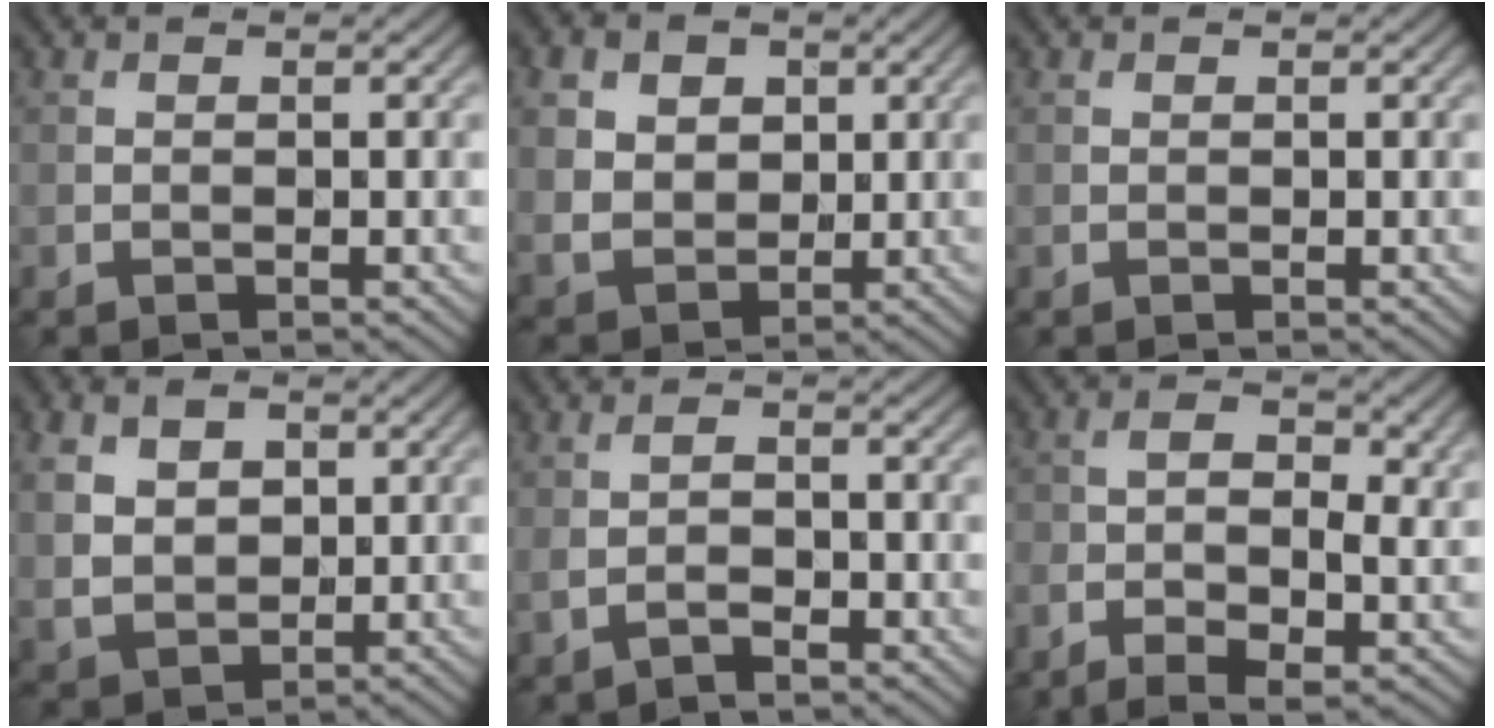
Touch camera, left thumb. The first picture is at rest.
{"total": 7.8, "force": [2.7, 6.1, 4.1], "torque": [-0.132, 0.007, 0.050]}
{"total": 0.0}
{"total": 6.7, "force": [1.9, 4.9, 4.1], "torque": [-0.105, 0.000, 0.033]}
{"total": 2.8, "force": [-1.1, 1.2, 2.2], "torque": [-0.049, -0.005, -0.022]}
{"total": 8.3, "force": [-3.1, 3.3, 6.9], "torque": [-0.127, -0.009, -0.053]}